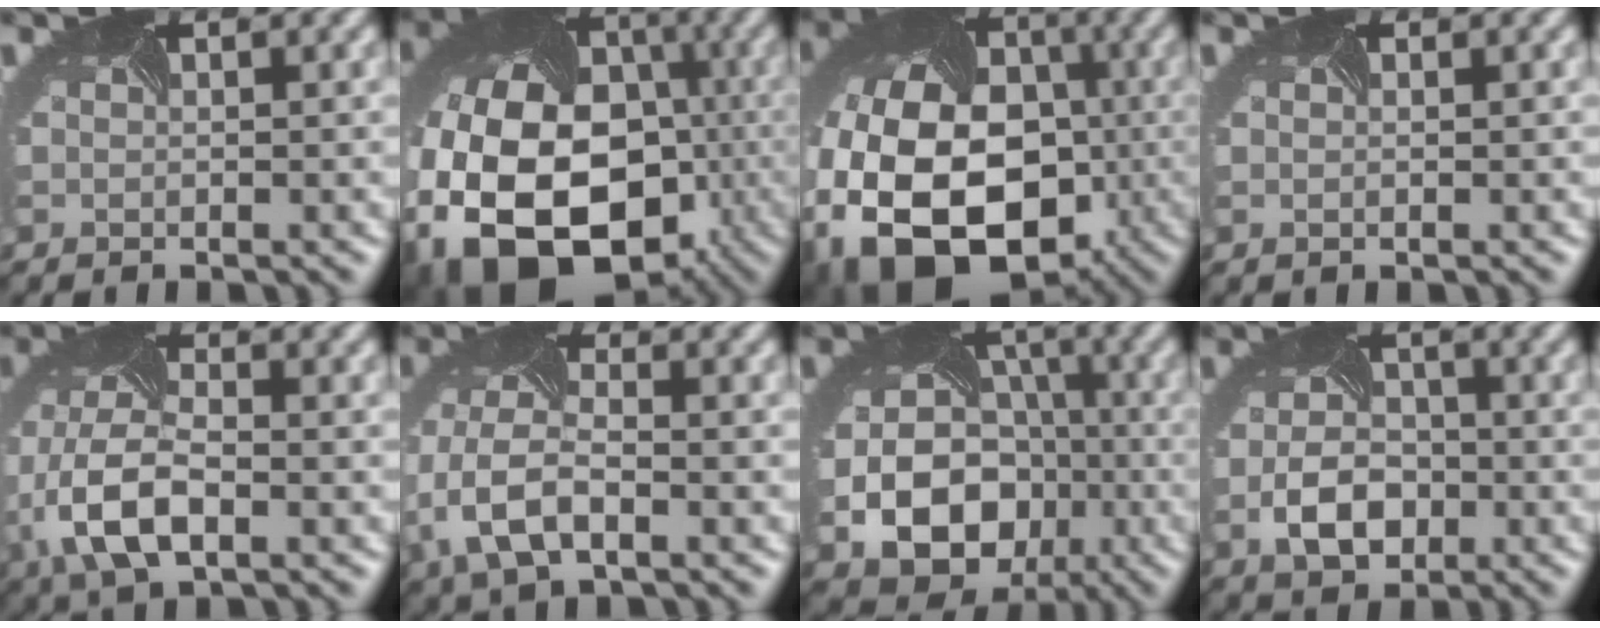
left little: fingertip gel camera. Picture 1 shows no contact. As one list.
[{"total": 21.3, "force": [-7.5, 15.6, 12.5], "torque": [-0.234, -0.065, -0.125]}, {"total": 19.5, "force": [-6.7, 13.7, 12.2], "torque": [-0.239, -0.046, -0.104]}, {"total": 0.0}, {"total": 6.6, "force": [-2.0, 3.5, 5.2], "torque": [-0.131, -0.009, -0.040]}, {"total": 6.2, "force": [-1.9, 3.5, 4.7], "torque": [-0.116, -0.005, -0.043]}, {"total": 12.0, "force": [-3.5, 9.8, 5.9], "torque": [-0.101, -0.051, -0.062]}, {"total": 4.7, "force": [-1.4, 3.2, 3.1], "torque": [-0.070, -0.014, -0.026]}]